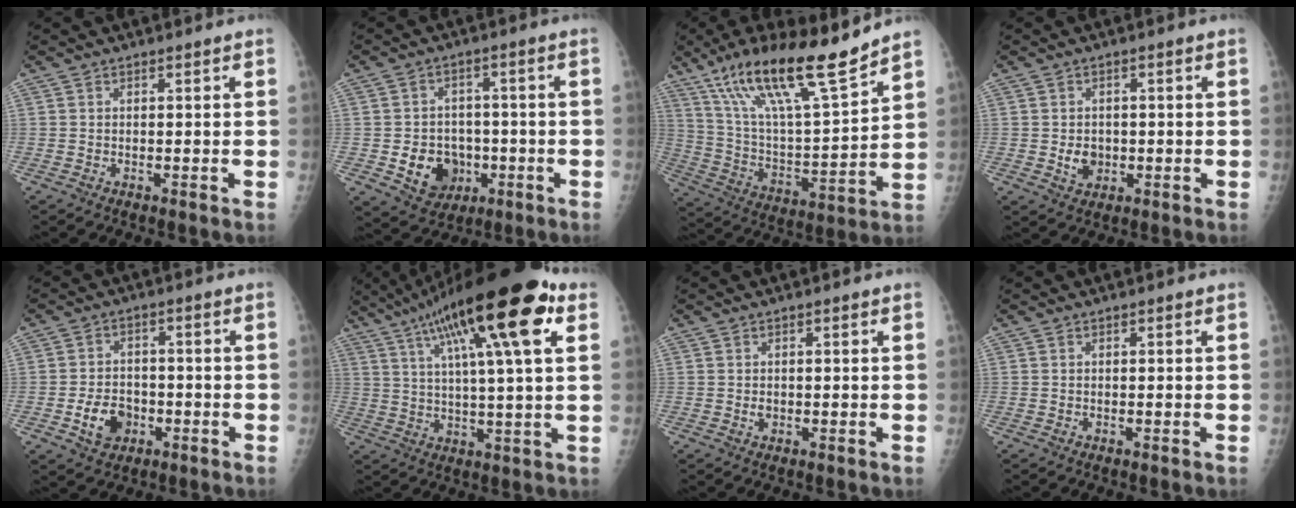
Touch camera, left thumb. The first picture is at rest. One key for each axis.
{"total": 9.6, "fx": -2.6, "fy": 8.0, "fz": 4.8, "tx": -0.040, "ty": 0.013, "tz": -0.030}
{"total": 20.8, "fx": 15.0, "fy": 3.5, "fz": 14.0, "tx": -0.229, "ty": -0.063, "tz": 0.274}
{"total": 3.9, "fx": -0.6, "fy": 3.2, "fz": 2.2, "tx": -0.019, "ty": 0.002, "tz": -0.002}
{"total": 7.0, "fx": -2.6, "fy": 5.2, "fz": 3.8, "tx": -0.047, "ty": 0.016, "tz": -0.041}
{"total": 22.7, "fx": 10.6, "fy": 4.4, "fz": 19.6, "tx": -0.317, "ty": 0.005, "tz": 0.167}
{"total": 1.2, "fx": -0.1, "fy": 0.9, "fz": 0.8, "tx": -0.006, "ty": 0.001, "tz": 0.000}
{"total": 0.0}